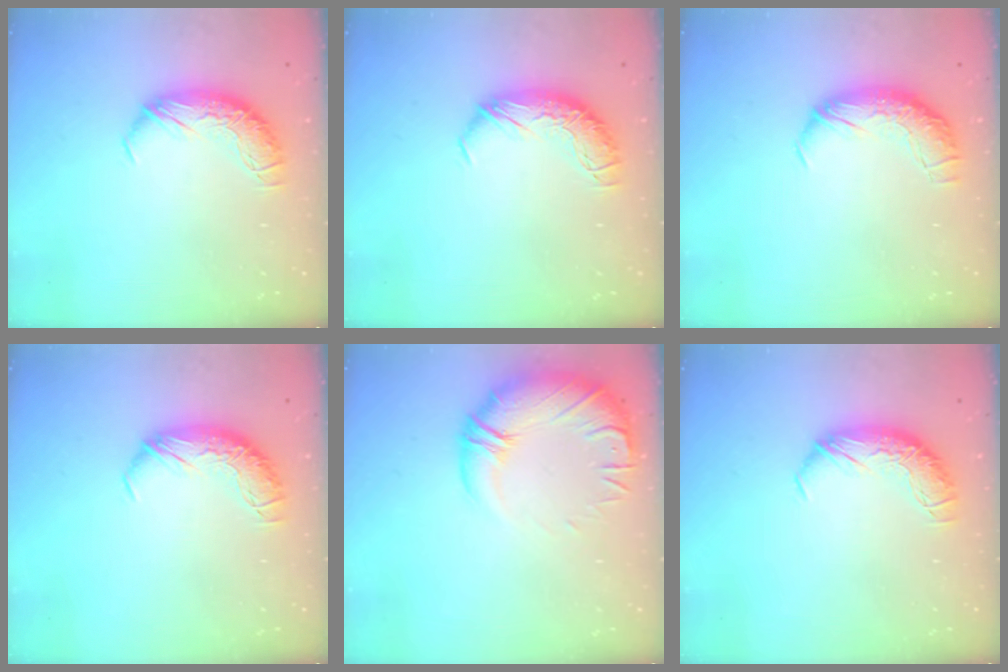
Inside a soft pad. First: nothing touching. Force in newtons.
{"total": 0.0}
{"total": 2.4, "press": 1.1, "slide": 2.2}
{"total": 0.0}
{"total": 4.1, "press": 2.1, "slide": 3.5}
{"total": 0.0}